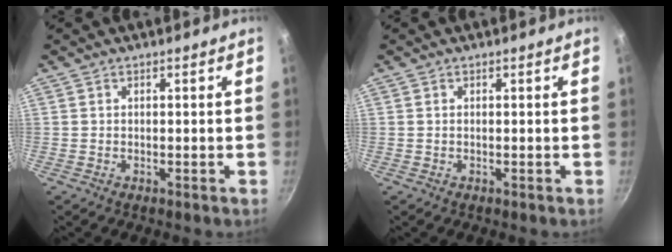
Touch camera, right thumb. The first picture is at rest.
{"total": 0.0}